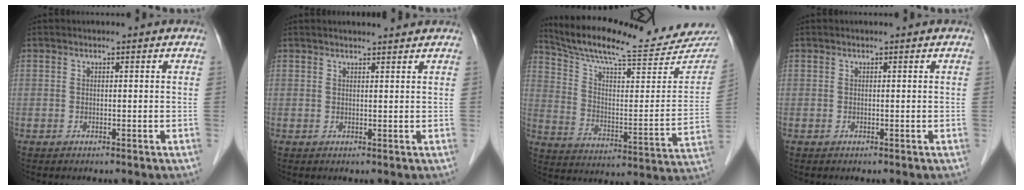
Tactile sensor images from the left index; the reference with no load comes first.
{"total": 3.3, "force": [3.1, 0.2, 1.0], "torque": [-0.017, 0.011, 0.039]}
{"total": 23.1, "force": [21.7, 1.7, 7.7], "torque": [-0.133, -0.075, 0.301]}
{"total": 0.0}